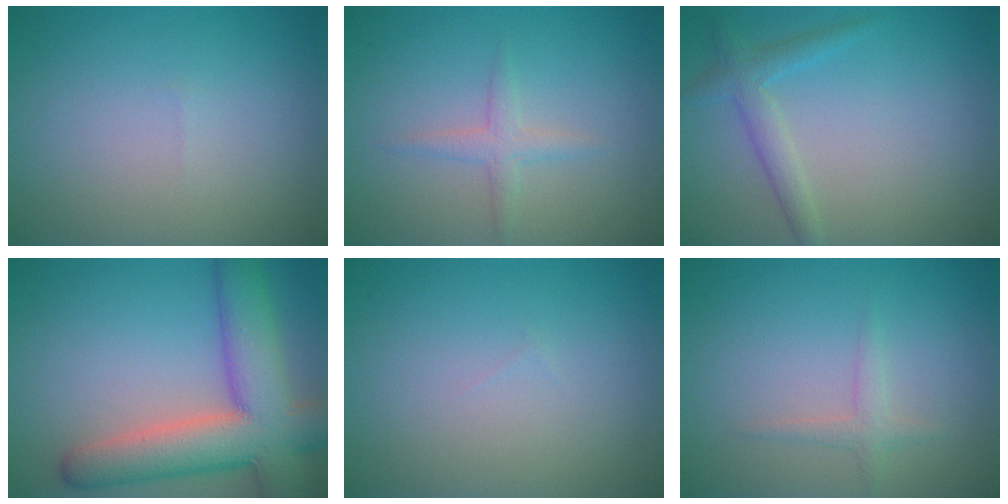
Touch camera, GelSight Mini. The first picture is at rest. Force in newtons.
{"total": 1.6, "press": 1.6, "slide": 0.0}
{"total": 2.3, "press": 2.3, "slide": 0.1}
{"total": 9.7, "press": 9.7, "slide": 0.6}
{"total": 0.0}
{"total": 1.3, "press": 1.3, "slide": 0.0}